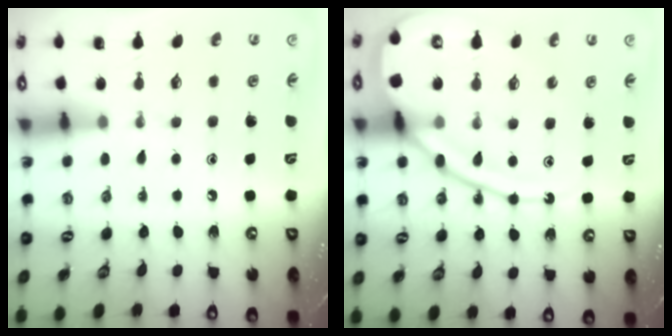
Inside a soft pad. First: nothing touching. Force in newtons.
{"total": 15.8, "press": 15.7, "slide": 1.5}